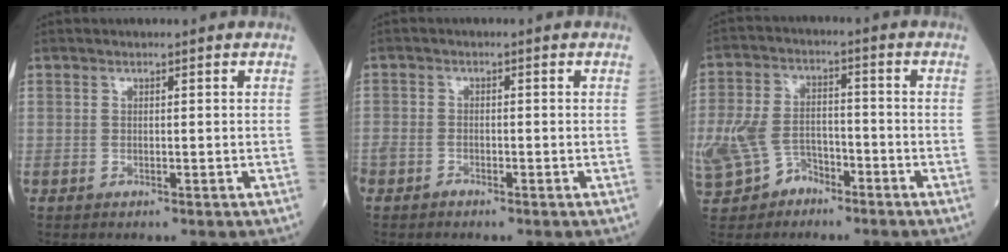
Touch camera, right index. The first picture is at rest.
{"total": 2.7, "force": [-1.9, 1.7, 1.0], "torque": [-0.024, 0.001, -0.034]}
{"total": 12.4, "force": [-6.4, 8.5, 6.4], "torque": [-0.169, 0.010, -0.109]}